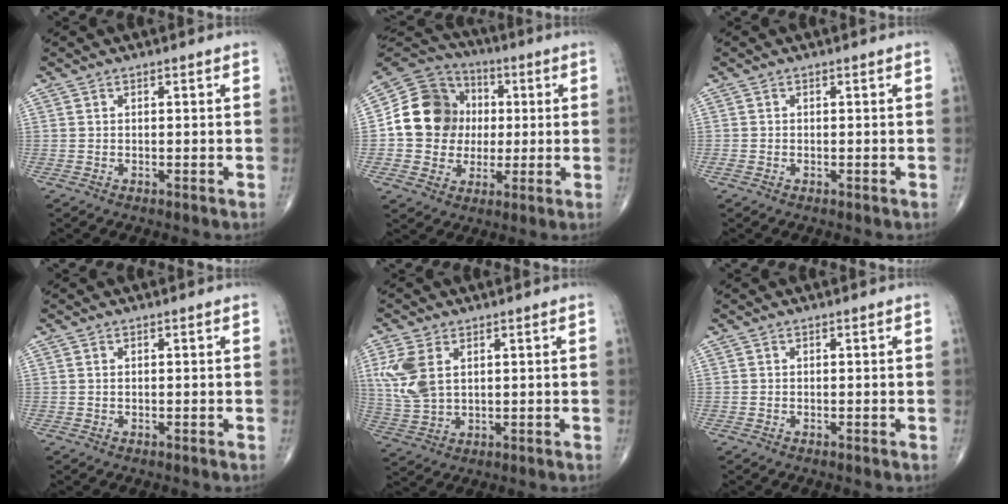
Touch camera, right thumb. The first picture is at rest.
{"total": 14.9, "force": [0.6, 13.4, 6.5], "torque": [-0.083, 0.021, 0.009]}
{"total": 0.6, "force": [-0.3, 0.4, 0.3], "torque": [-0.013, -0.002, -0.008]}
{"total": 0.0}
{"total": 8.5, "force": [2.6, 5.1, 6.3], "torque": [-0.148, -0.003, 0.061]}
{"total": 0.0}